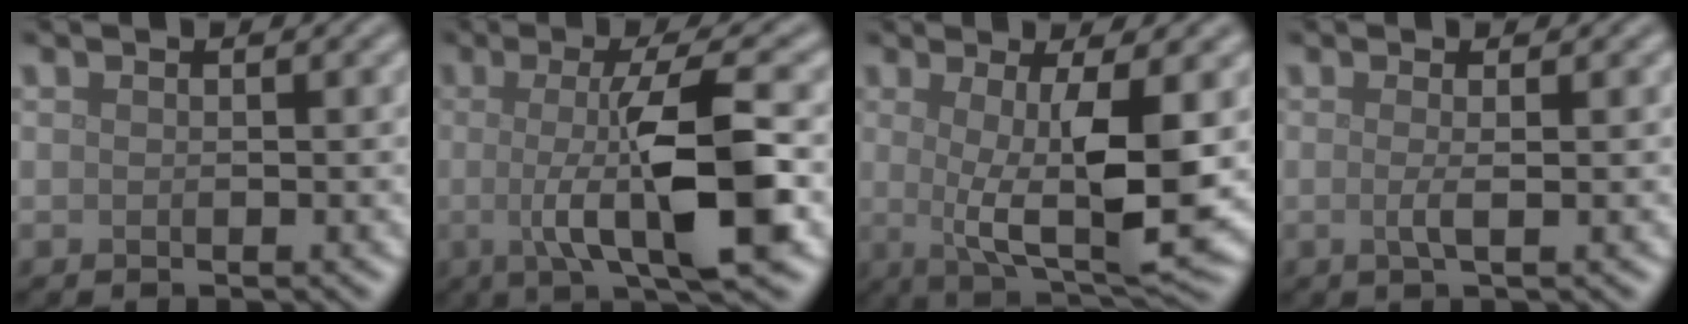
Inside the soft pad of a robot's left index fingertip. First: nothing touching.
{"total": 9.1, "force": [-0.5, 2.2, 8.8], "torque": [-0.128, -0.004, -0.011]}
{"total": 7.5, "force": [0.2, 1.6, 7.3], "torque": [-0.119, -0.010, 0.008]}
{"total": 1.5, "force": [0.0, 0.5, 1.4], "torque": [-0.025, -0.005, -0.005]}